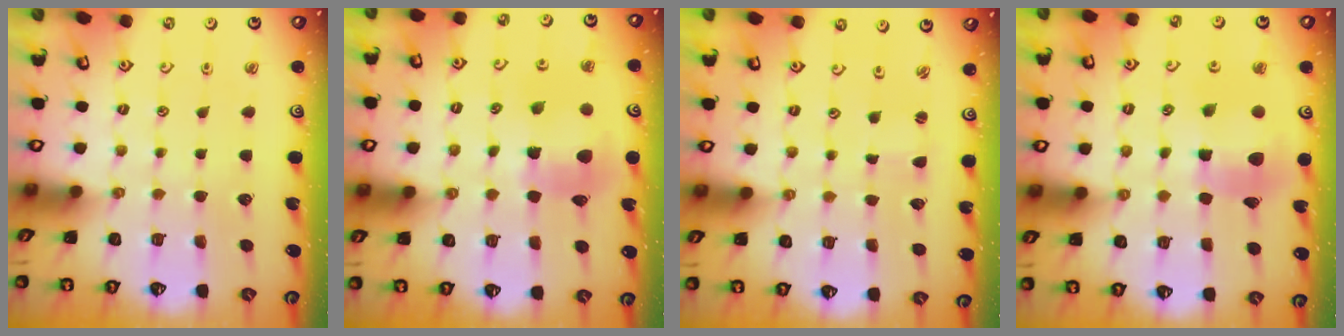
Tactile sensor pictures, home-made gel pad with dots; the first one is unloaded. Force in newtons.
{"total": 9.1, "press": 9.0, "slide": 1.2}
{"total": 1.1, "press": 1.1, "slide": 0.2}
{"total": 10.6, "press": 10.5, "slide": 1.2}